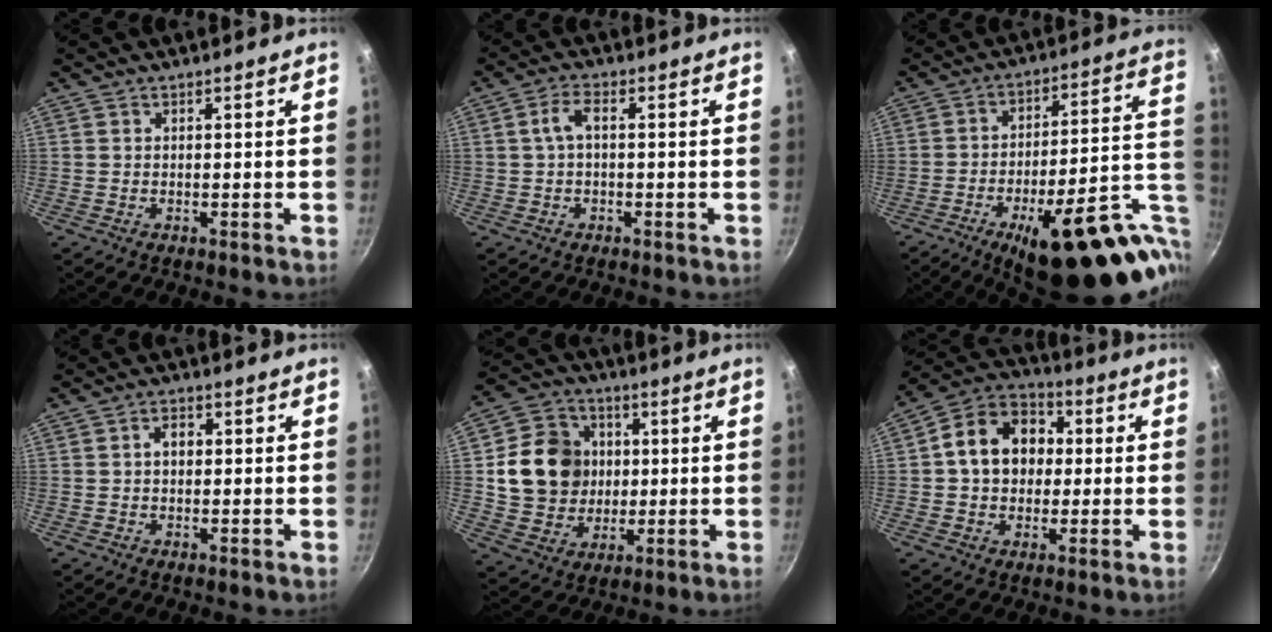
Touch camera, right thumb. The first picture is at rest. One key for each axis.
{"total": 3.6, "fx": -0.1, "fy": 1.7, "fz": 3.2, "tx": -0.069, "ty": 0.018, "tz": -0.003}
{"total": 28.1, "fx": -10.1, "fy": 10.3, "fz": 24.0, "tx": -0.288, "ty": 0.030, "tz": -0.133}
{"total": 3.0, "fx": 0.2, "fy": 2.2, "fz": 2.0, "tx": -0.017, "ty": 0.010, "tz": 0.000}
{"total": 15.7, "fx": 1.6, "fy": 13.7, "fz": 7.5, "tx": -0.104, "ty": 0.009, "tz": 0.030}
{"total": 14.0, "fx": 1.4, "fy": 11.1, "fz": 8.4, "tx": -0.106, "ty": 0.028, "tz": 0.004}